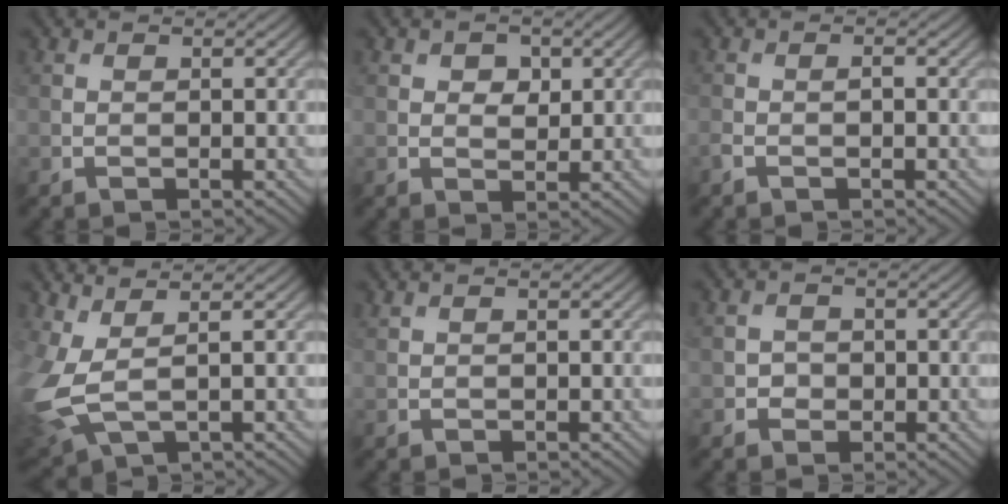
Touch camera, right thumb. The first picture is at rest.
{"total": 2.5, "force": [1.0, 1.7, 1.5], "torque": [-0.024, -0.003, 0.013]}
{"total": 1.3, "force": [-0.6, 0.3, 1.0], "torque": [-0.023, 0.002, -0.015]}
{"total": 6.8, "force": [0.8, 3.3, 6.0], "torque": [-0.170, -0.007, 0.016]}
{"total": 0.5, "force": [0.5, 0.0, 0.2], "torque": [-0.006, 0.006, 0.012]}
{"total": 1.5, "force": [-0.3, 1.4, 0.4], "torque": [-0.002, -0.002, -0.010]}